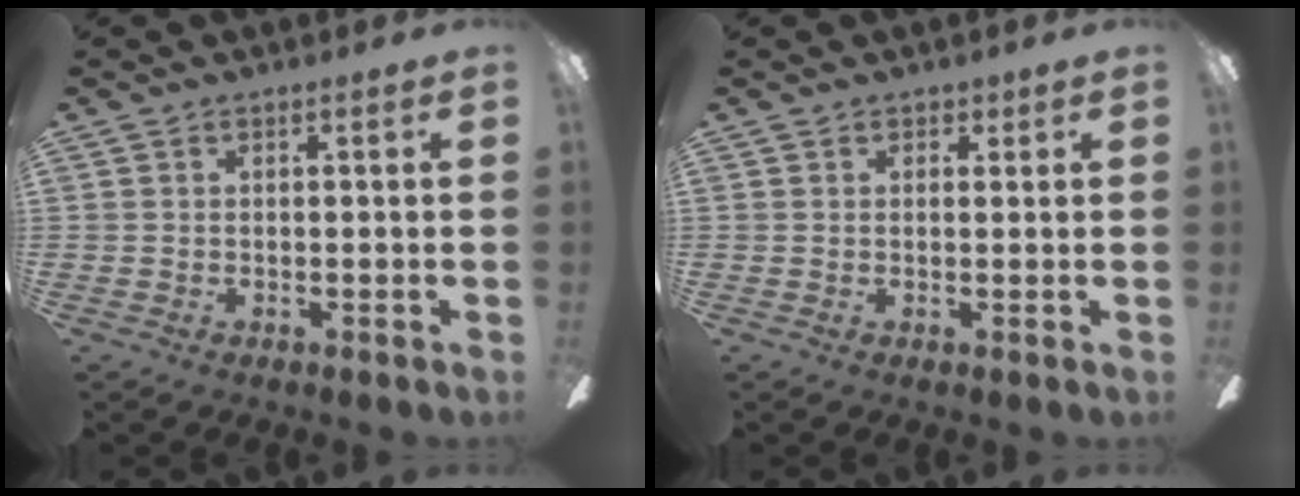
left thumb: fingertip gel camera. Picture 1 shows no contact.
{"total": 1.1, "force": [0.9, 0.7, 0.2], "torque": [0.003, -0.002, 0.014]}